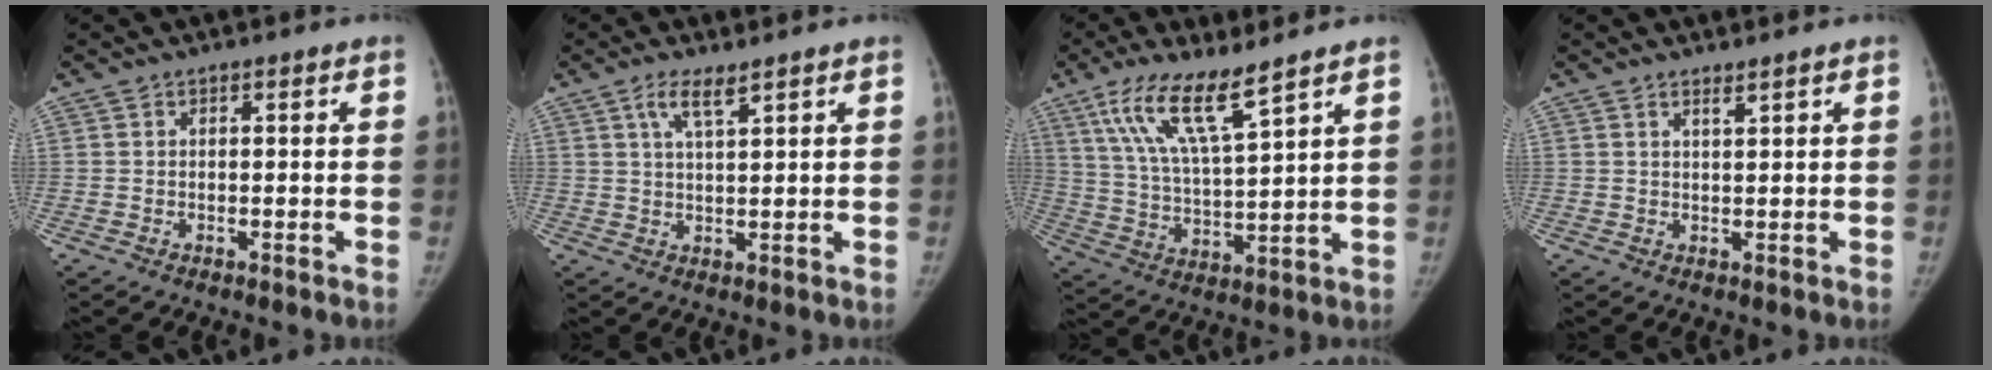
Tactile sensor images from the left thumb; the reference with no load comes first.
{"total": 4.0, "force": [2.5, 1.1, 3.0], "torque": [-0.058, -0.007, 0.050]}
{"total": 12.3, "force": [7.9, 2.3, 9.1], "torque": [-0.169, -0.037, 0.161]}
{"total": 1.2, "force": [1.0, 0.2, 0.6], "torque": [-0.010, -0.009, 0.018]}